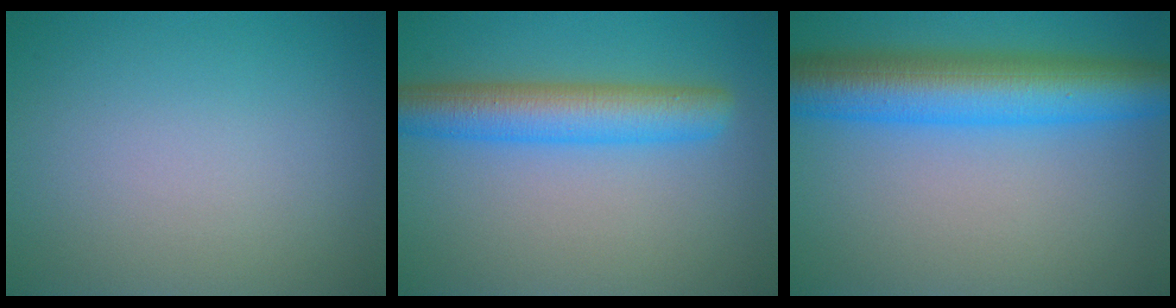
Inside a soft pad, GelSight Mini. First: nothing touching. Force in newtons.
{"total": 5.9, "press": 5.9, "slide": 0.2}
{"total": 9.3, "press": 9.3, "slide": 0.1}